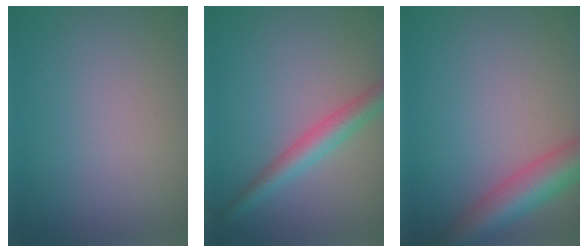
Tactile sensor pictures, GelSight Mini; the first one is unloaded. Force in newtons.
{"total": 3.4, "press": 3.4, "slide": 0.2}
{"total": 6.1, "press": 6.1, "slide": 0.5}